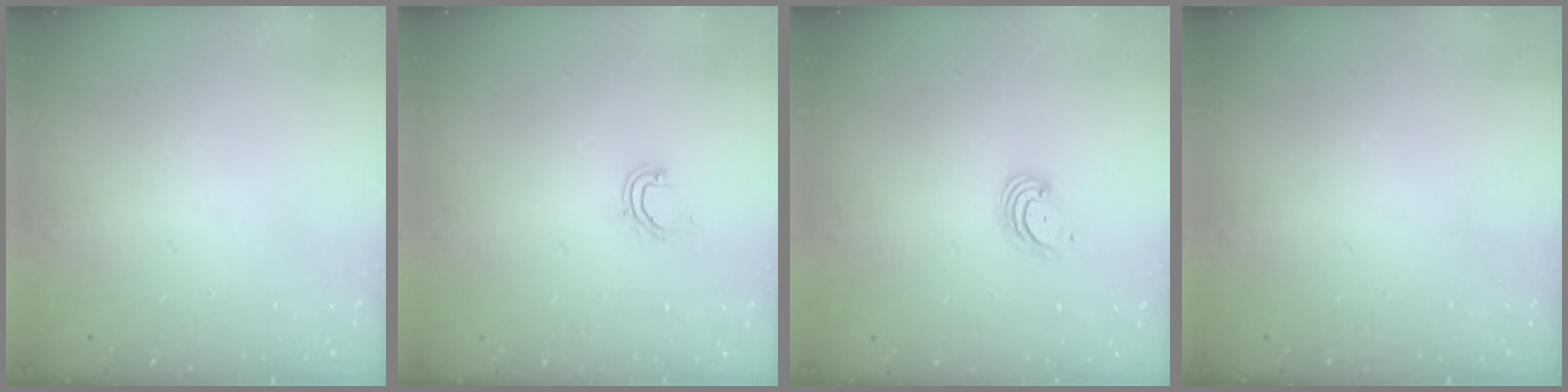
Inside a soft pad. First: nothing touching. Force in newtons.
{"total": 5.0, "press": 5.0, "slide": 0.2}
{"total": 3.2, "press": 3.1, "slide": 0.4}
{"total": 0.0}